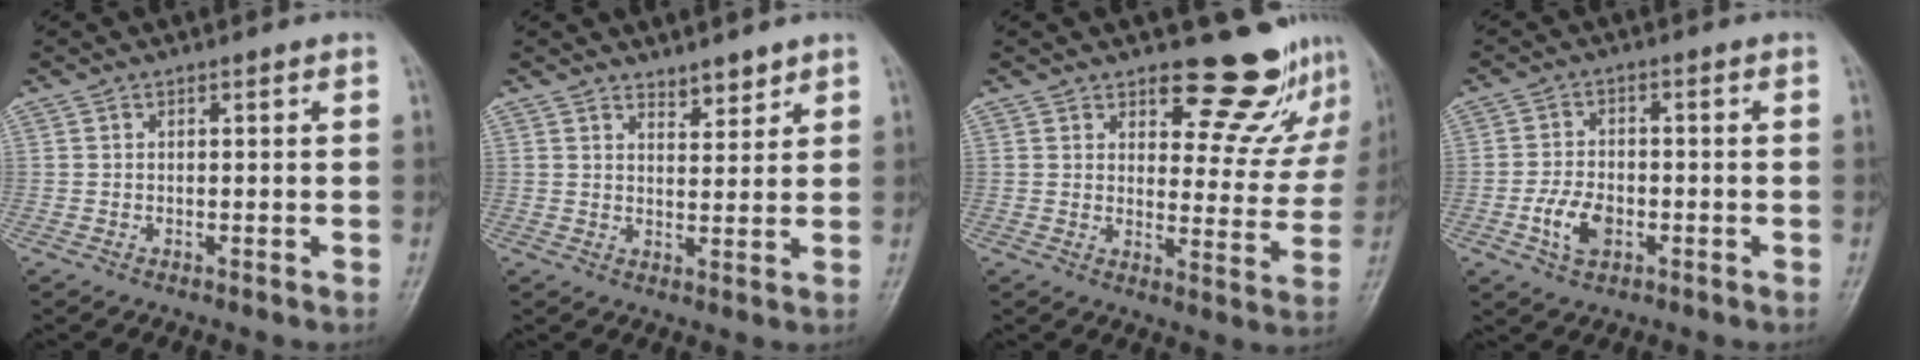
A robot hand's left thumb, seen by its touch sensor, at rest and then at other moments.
{"total": 3.4, "force": [2.9, 1.3, 1.2], "torque": [-0.006, -0.024, 0.048]}
{"total": 11.8, "force": [10.2, 4.3, 4.0], "torque": [-0.008, -0.096, 0.127]}
{"total": 6.1, "force": [-2.2, 3.9, 4.3], "torque": [-0.076, 0.009, -0.041]}